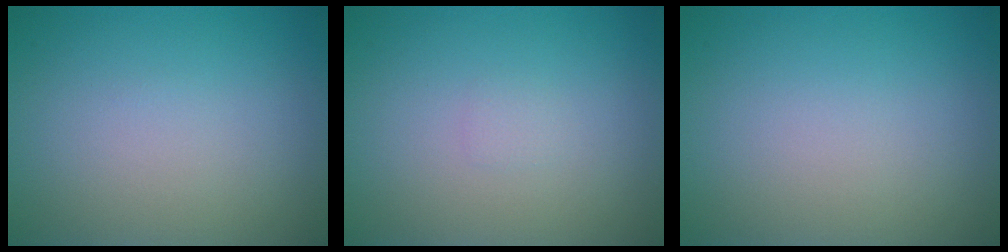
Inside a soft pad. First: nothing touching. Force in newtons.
{"total": 0.5, "press": 0.5, "slide": 0.0}
{"total": 0.0}